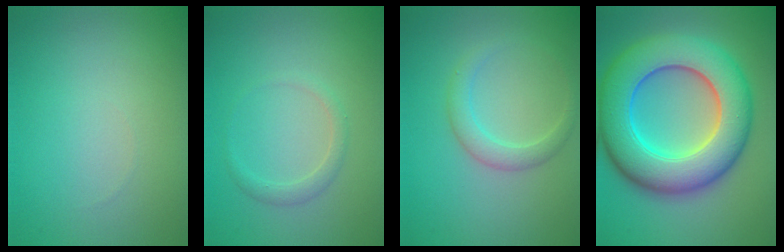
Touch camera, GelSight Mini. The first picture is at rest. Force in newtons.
{"total": 1.3, "press": 1.3, "slide": 0.1}
{"total": 2.2, "press": 2.2, "slide": 0.1}
{"total": 12.2, "press": 12.2, "slide": 0.2}